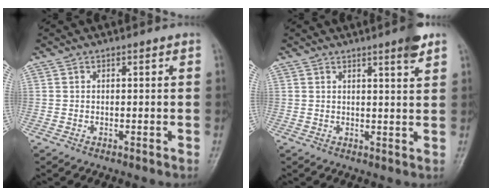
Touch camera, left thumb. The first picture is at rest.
{"total": 4.2, "force": [2.8, 0.4, 3.1], "torque": [-0.037, -0.016, 0.036]}